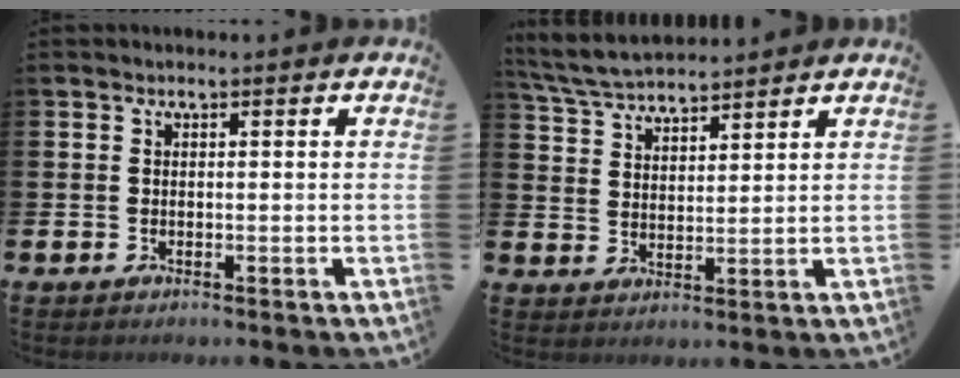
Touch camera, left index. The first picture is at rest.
{"total": 5.4, "force": [5.2, 0.8, 0.9], "torque": [-0.037, -0.024, 0.095]}